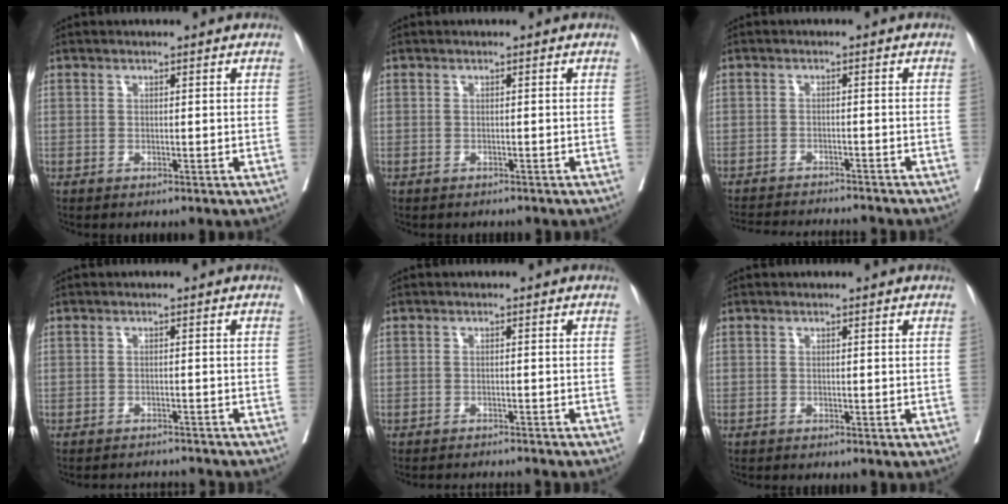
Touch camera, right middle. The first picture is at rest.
{"total": 1.4, "force": [-1.3, 0.5, 0.1], "torque": [-0.007, -0.001, -0.020]}
{"total": 11.5, "force": [-11.0, 0.6, 3.3], "torque": [-0.045, -0.005, -0.150]}
{"total": 6.9, "force": [-6.8, 0.5, 0.8], "torque": [-0.007, 0.002, -0.086]}
{"total": 6.7, "force": [-6.5, 0.0, 1.4], "torque": [-0.011, -0.006, -0.084]}
{"total": 1.5, "force": [-1.4, 0.1, 0.6], "torque": [-0.009, -0.001, -0.019]}